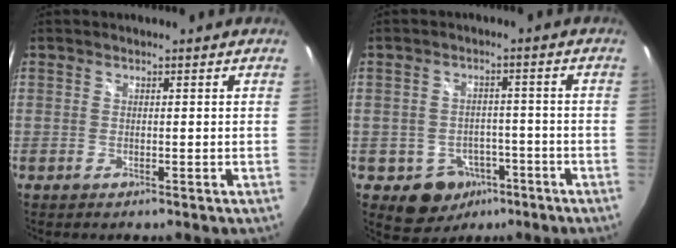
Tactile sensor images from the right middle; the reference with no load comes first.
{"total": 7.2, "force": [-4.0, 5.8, 1.6], "torque": [-0.037, 0.019, -0.037]}